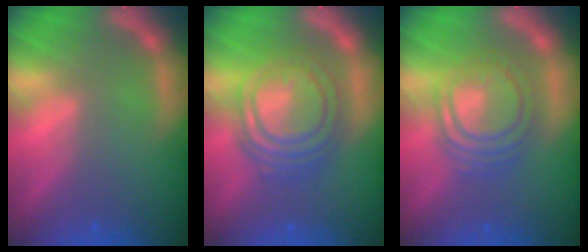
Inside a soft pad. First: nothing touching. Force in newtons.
{"total": 9.5}
{"total": 7.6}